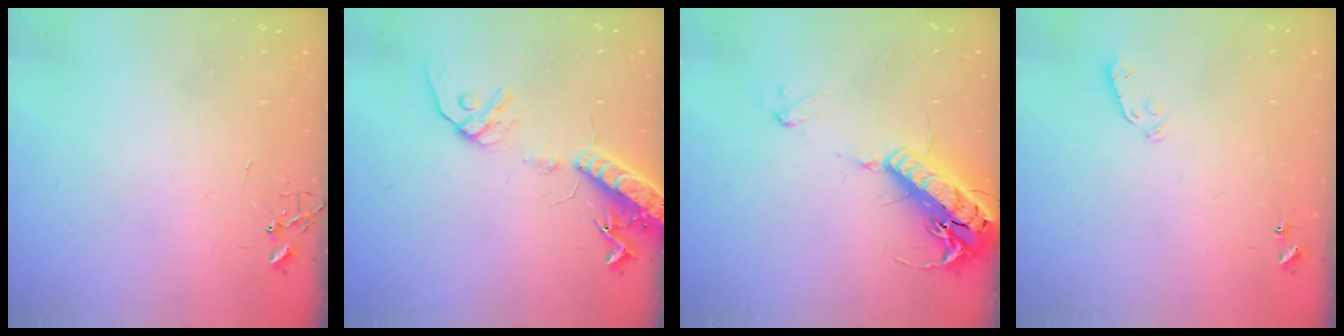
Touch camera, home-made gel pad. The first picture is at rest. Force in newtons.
{"total": 15.4, "press": 15.0, "slide": 3.4}
{"total": 19.9, "press": 19.5, "slide": 3.8}
{"total": 3.5, "press": 3.5, "slide": 0.4}